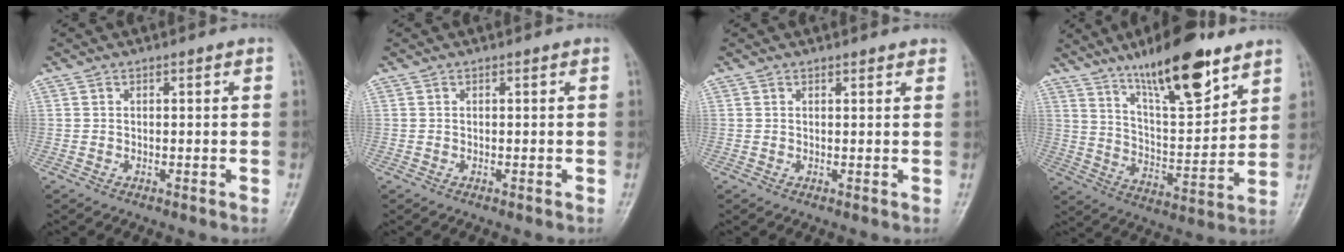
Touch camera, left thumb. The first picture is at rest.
{"total": 0.0}
{"total": 1.5, "force": [1.3, 0.4, 0.6], "torque": [0.000, -0.001, 0.014]}
{"total": 18.3, "force": [12.2, 5.3, 12.6], "torque": [-0.173, -0.065, 0.210]}